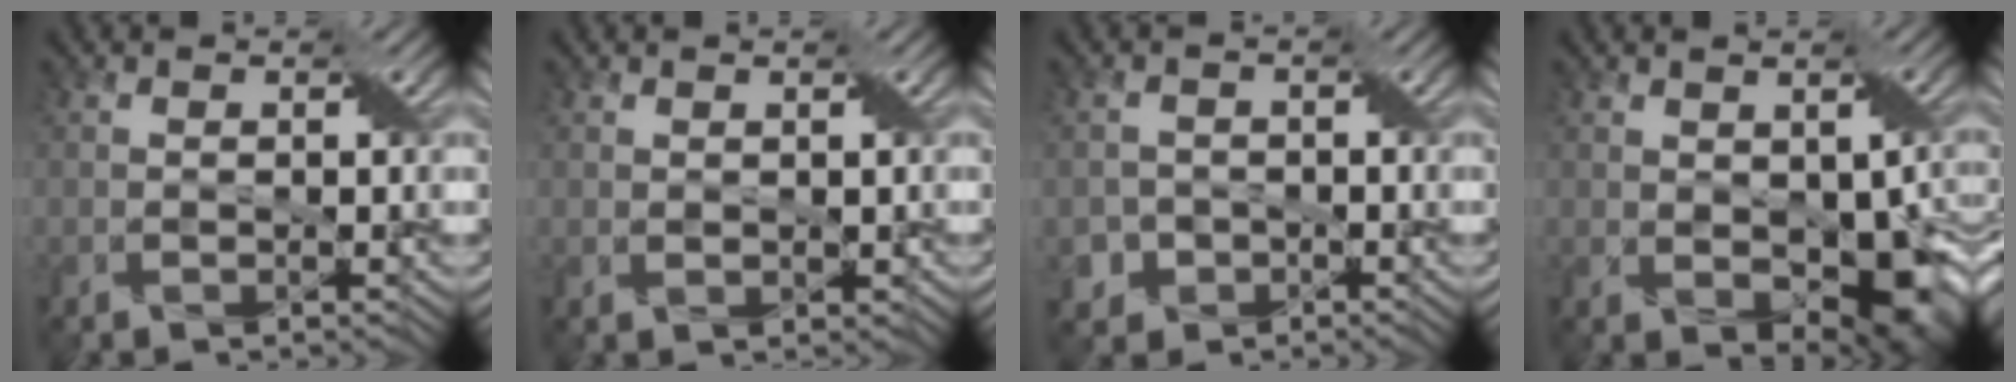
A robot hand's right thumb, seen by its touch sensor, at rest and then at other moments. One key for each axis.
{"total": 0.8, "fx": 0.6, "fy": 0.5, "fz": 0.2, "tx": -0.008, "ty": -0.003, "tz": 0.018}
{"total": 2.6, "fx": -1.2, "fy": 2.3, "fz": 0.2, "tx": -0.005, "ty": -0.004, "tz": -0.020}
{"total": 7.7, "fx": -0.7, "fy": 4.7, "fz": 6.1, "tx": -0.100, "ty": -0.022, "tz": 0.000}